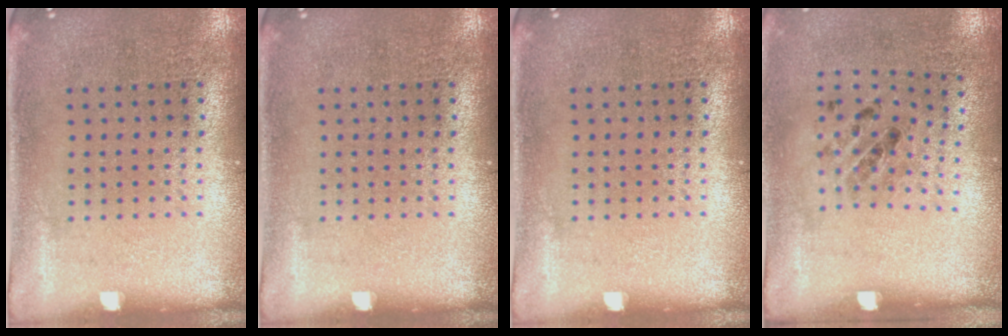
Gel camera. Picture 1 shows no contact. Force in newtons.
{"total": 0.0}
{"total": 0.0}
{"total": 1.3, "press": 0.8, "slide": 1.1}